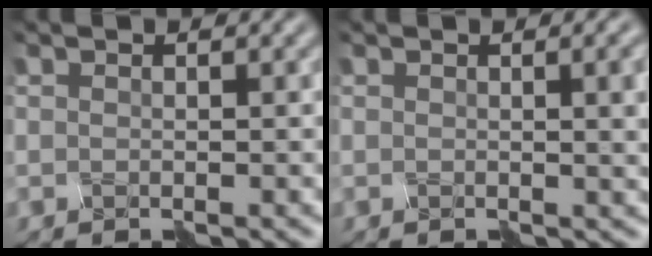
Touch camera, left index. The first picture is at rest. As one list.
[{"total": 3.1, "force": [0.8, 0.7, 2.9], "torque": [-0.018, 0.001, 0.013]}]